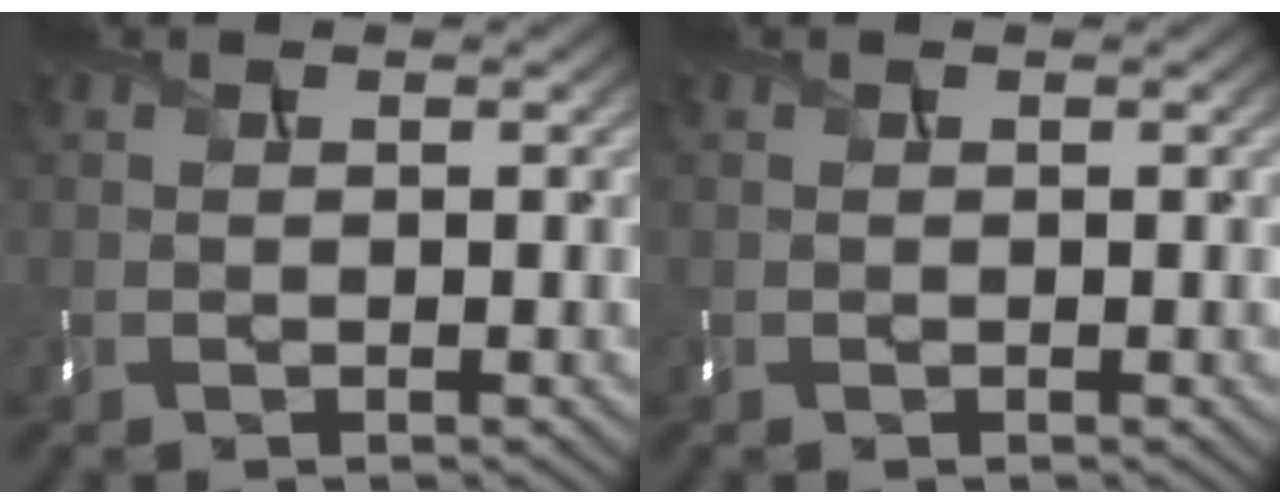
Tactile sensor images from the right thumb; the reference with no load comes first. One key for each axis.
{"total": 0.0}